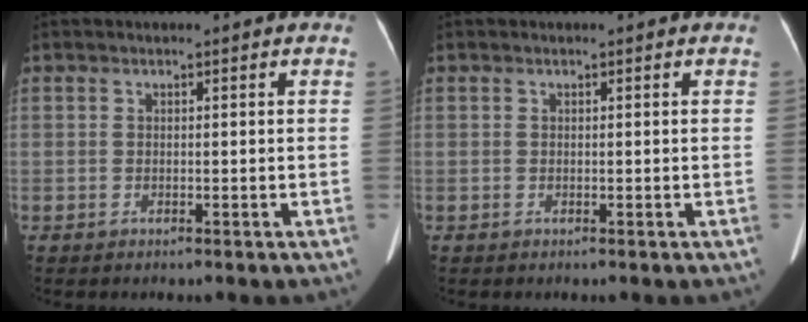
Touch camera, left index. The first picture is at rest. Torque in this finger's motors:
{"motor_torque": [0.09, -0.05, 0.00, 0.00]}